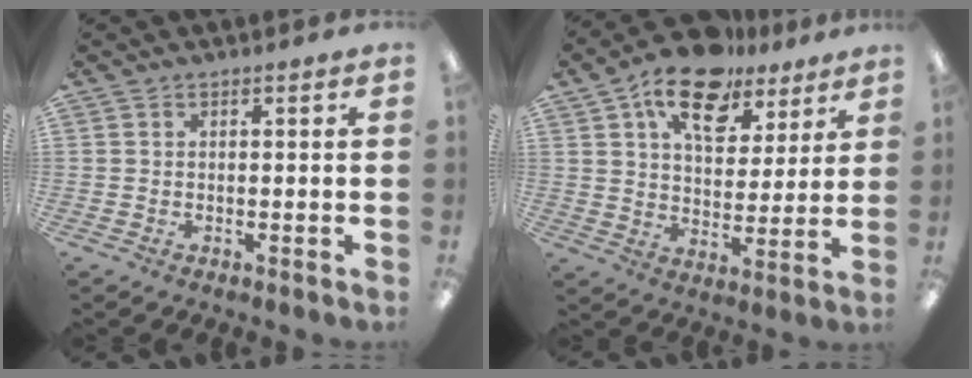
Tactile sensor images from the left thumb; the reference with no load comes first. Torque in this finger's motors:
{"motor_torque": [0.29, 0.41, 1.73, -1.04, 0.29]}